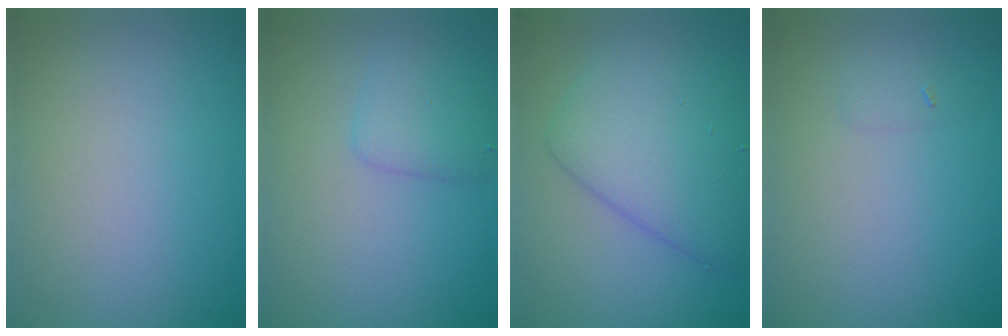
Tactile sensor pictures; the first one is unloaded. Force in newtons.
{"total": 2.2, "press": 2.2, "slide": 0.1}
{"total": 6.6, "press": 6.6, "slide": 0.1}
{"total": 0.6, "press": 0.6, "slide": 0.0}